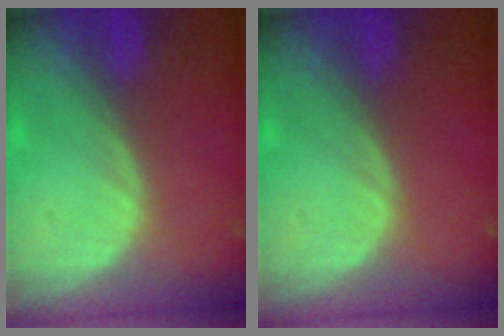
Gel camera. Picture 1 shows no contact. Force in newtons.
{"total": 0.0}